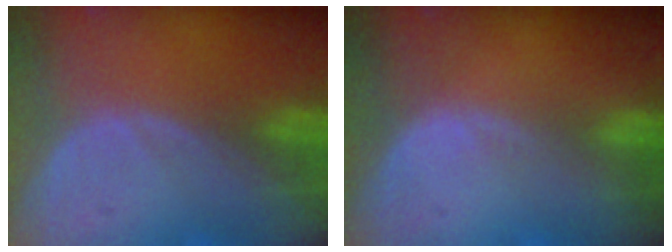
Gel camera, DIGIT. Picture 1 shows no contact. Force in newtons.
{"total": 1.1, "press": 0.7, "slide": 0.9}